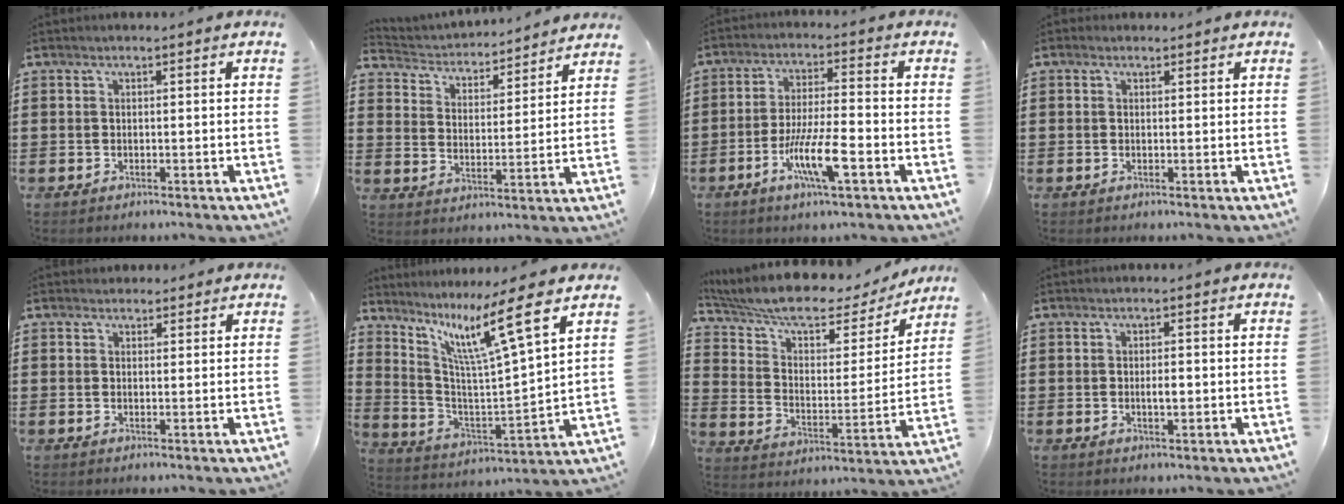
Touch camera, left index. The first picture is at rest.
{"total": 3.1, "force": [3.1, 0.5, -0.2], "torque": [-0.018, -0.030, 0.045]}
{"total": 8.9, "force": [-3.7, 1.6, 7.9], "torque": [-0.160, -0.010, -0.072]}
{"total": 0.5, "force": [0.2, 0.5, 0.1], "torque": [-0.004, 0.004, 0.004]}
{"total": 1.7, "force": [1.5, 0.9, 0.1], "torque": [0.001, 0.002, 0.028]}
{"total": 11.4, "force": [7.2, 0.3, 8.7], "torque": [-0.185, -0.036, 0.109]}
{"total": 8.9, "force": [7.3, 2.3, 4.6], "torque": [-0.111, -0.045, 0.123]}
{"total": 1.9, "force": [-0.1, 0.7, 1.8], "torque": [-0.035, 0.001, -0.003]}